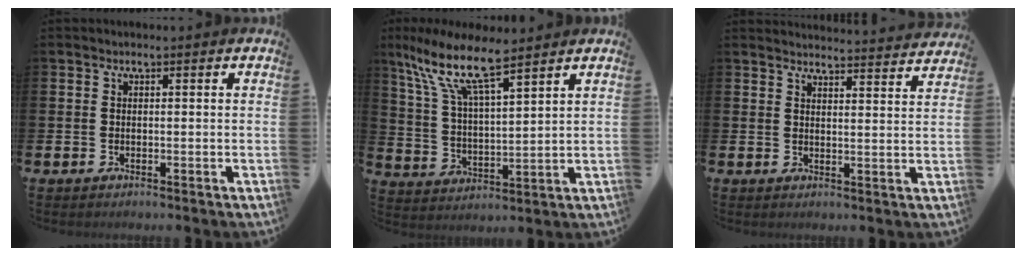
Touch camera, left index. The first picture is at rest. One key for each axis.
{"total": 10.6, "fx": 8.2, "fy": 2.6, "fz": 6.1, "tx": -0.143, "ty": -0.035, "tz": 0.141}
{"total": 3.8, "fx": 3.8, "fy": -0.2, "fz": 0.1, "tx": 0.002, "ty": -0.035, "tz": 0.066}